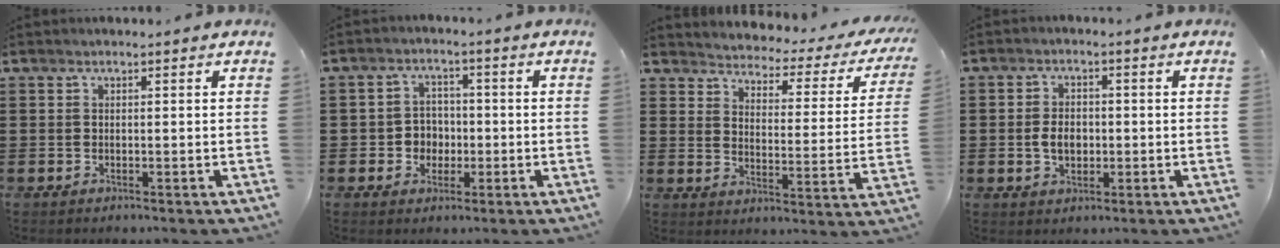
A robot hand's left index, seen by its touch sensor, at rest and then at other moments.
{"total": 3.8, "force": [-0.9, 3.5, 1.2], "torque": [-0.036, 0.007, -0.021]}
{"total": 2.4, "force": [2.4, 0.3, 0.2], "torque": [-0.025, -0.029, 0.031]}
{"total": 4.0, "force": [-0.5, 2.6, 3.0], "torque": [-0.050, 0.002, -0.012]}